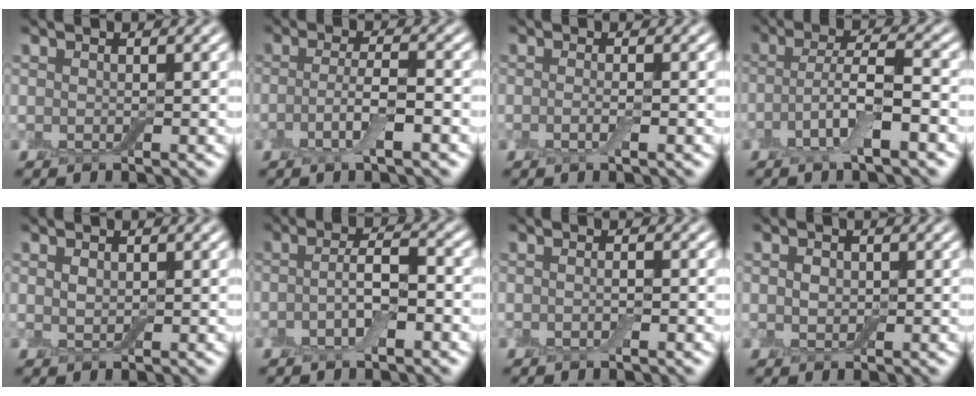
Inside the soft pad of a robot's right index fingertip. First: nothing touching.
{"total": 3.6, "force": [-1.3, 0.8, 3.3], "torque": [-0.064, 0.003, -0.029]}
{"total": 1.3, "force": [-0.5, 0.2, 1.2], "torque": [-0.025, -0.006, -0.011]}
{"total": 5.1, "force": [-1.9, 1.2, 4.5], "torque": [-0.091, 0.006, -0.042]}
{"total": 1.0, "force": [0.3, 0.7, 0.6], "torque": [-0.014, 0.000, 0.008]}
{"total": 3.6, "force": [-1.2, 1.1, 3.2], "torque": [-0.063, 0.004, -0.027]}
{"total": 0.9, "force": [-0.4, 0.1, 0.8], "torque": [-0.015, -0.001, -0.007]}
{"total": 1.4, "force": [0.1, 1.1, 0.8], "torque": [-0.016, 0.002, -0.001]}